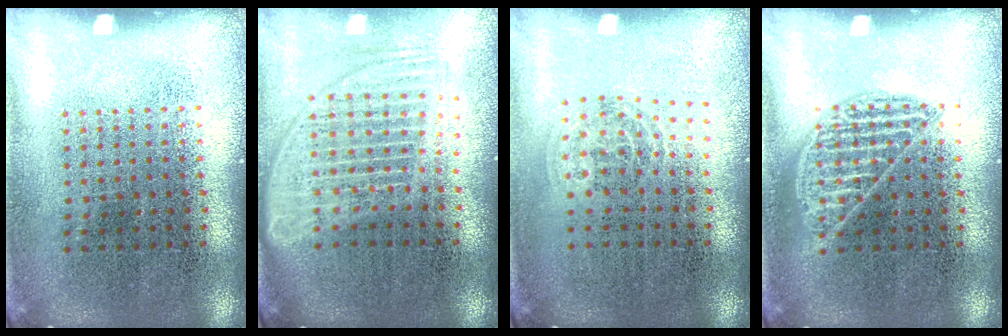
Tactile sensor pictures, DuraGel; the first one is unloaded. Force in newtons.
{"total": 1.8, "press": 1.5, "slide": 0.9}
{"total": 0.9, "press": 0.6, "slide": 0.7}
{"total": 0.9, "press": 0.9, "slide": 0.1}